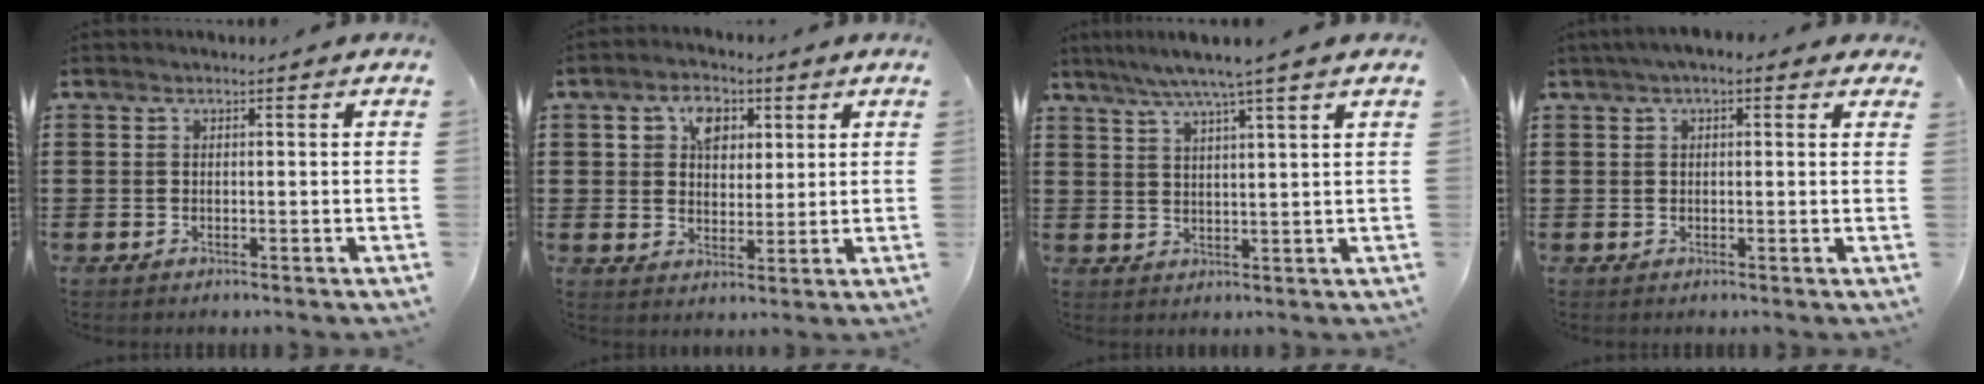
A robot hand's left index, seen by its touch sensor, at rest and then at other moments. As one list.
[{"total": 5.8, "force": [2.7, 4.1, 3.1], "torque": [-0.062, 0.012, 0.042]}, {"total": 5.0, "force": [4.0, -1.0, 2.8], "torque": [-0.065, -0.012, 0.068]}, {"total": 2.1, "force": [1.0, 0.9, 1.6], "torque": [-0.033, 0.008, 0.016]}]